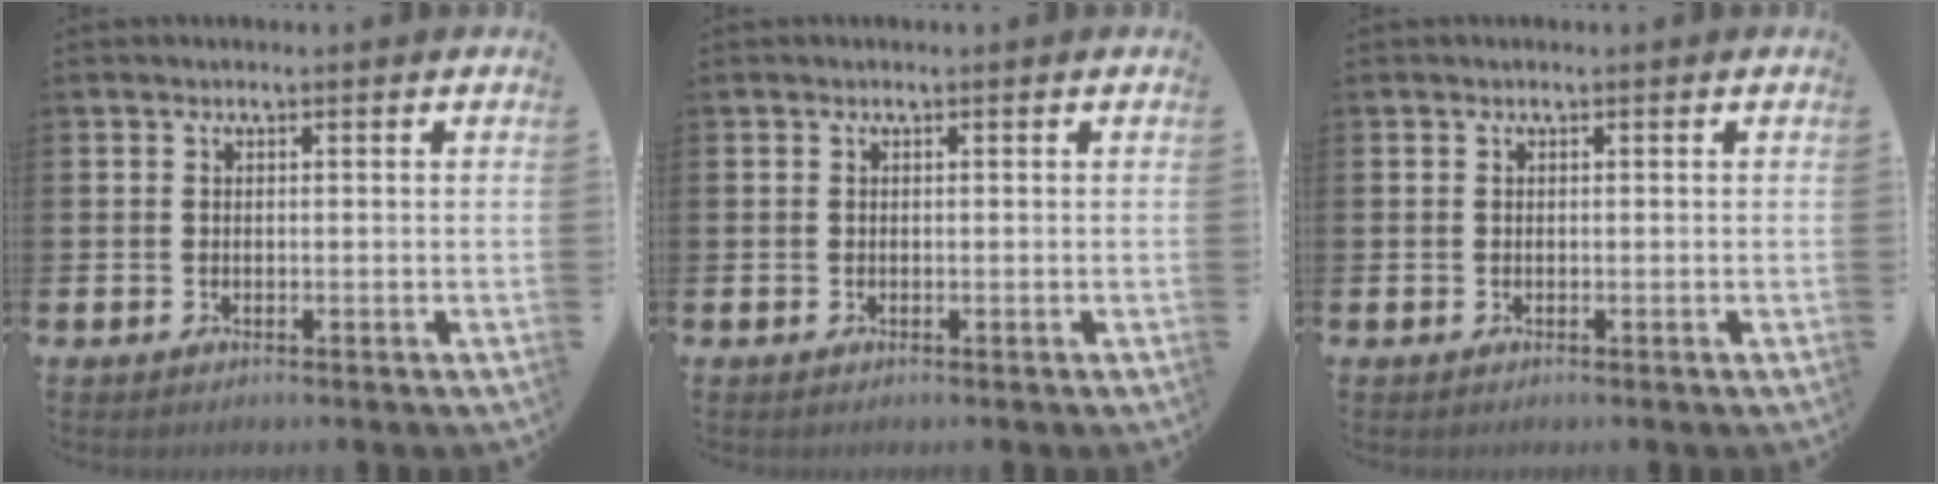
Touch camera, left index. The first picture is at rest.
{"total": 0.0}
{"total": 0.0}